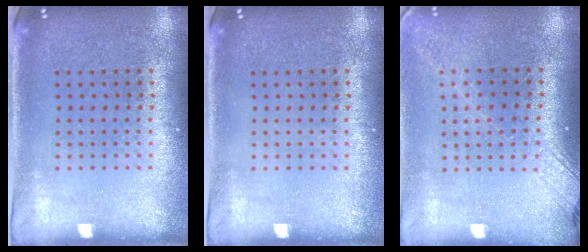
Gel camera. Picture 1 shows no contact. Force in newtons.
{"total": 0.0}
{"total": 2.1, "press": 1.6, "slide": 1.4}